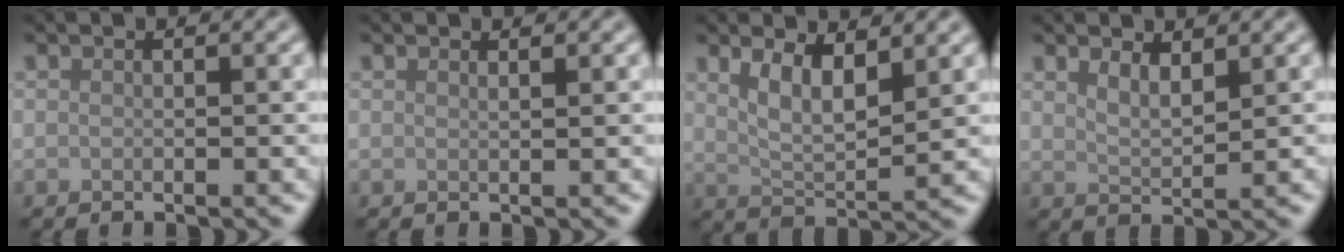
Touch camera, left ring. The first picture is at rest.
{"total": 0.6, "force": [0.4, 0.2, 0.3], "torque": [0.002, -0.001, 0.007]}
{"total": 4.0, "force": [2.0, 1.3, 3.2], "torque": [-0.067, -0.009, 0.040]}
{"total": 2.0, "force": [1.4, 0.6, 1.3], "torque": [-0.025, -0.007, 0.029]}